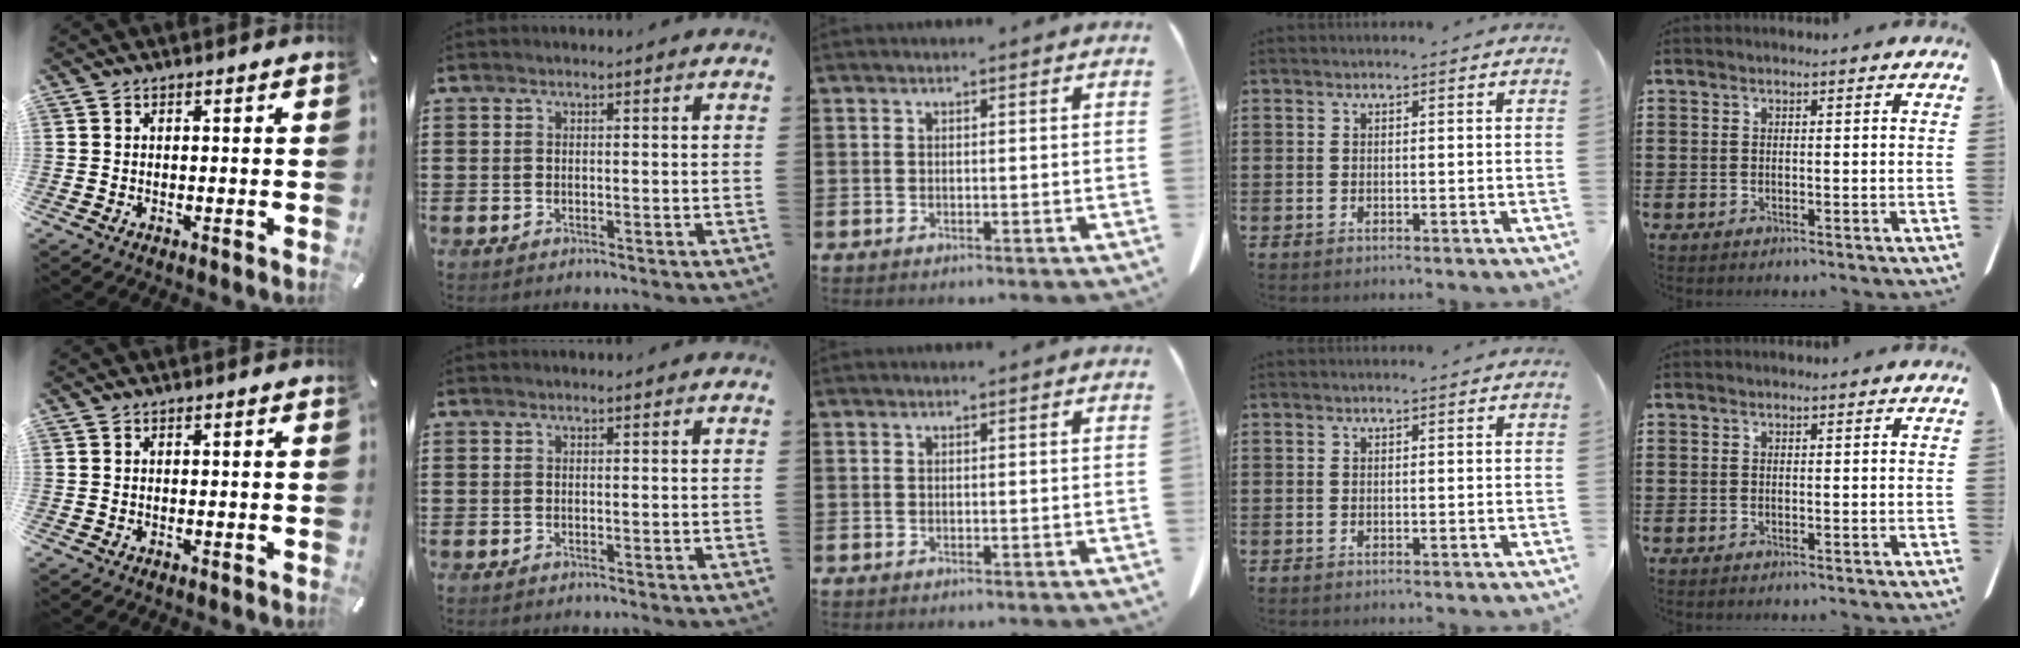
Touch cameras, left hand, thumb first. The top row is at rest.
{}